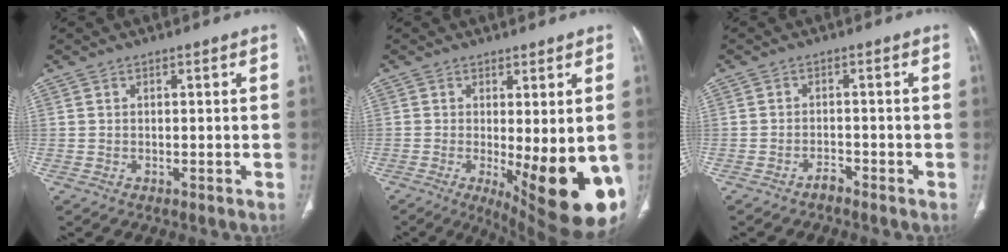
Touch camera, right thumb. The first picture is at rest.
{"total": 16.6, "force": [-4.0, 5.1, 15.3], "torque": [-0.160, -0.024, -0.033]}
{"total": 1.6, "force": [-1.5, 0.4, 0.5], "torque": [-0.009, 0.007, -0.026]}